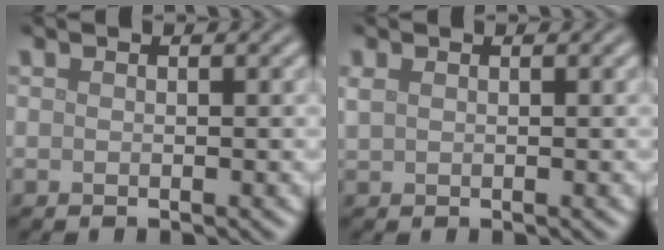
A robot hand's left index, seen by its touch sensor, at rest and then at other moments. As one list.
[{"total": 0.8, "force": [0.5, 0.4, 0.5], "torque": [-0.015, 0.002, 0.012]}]